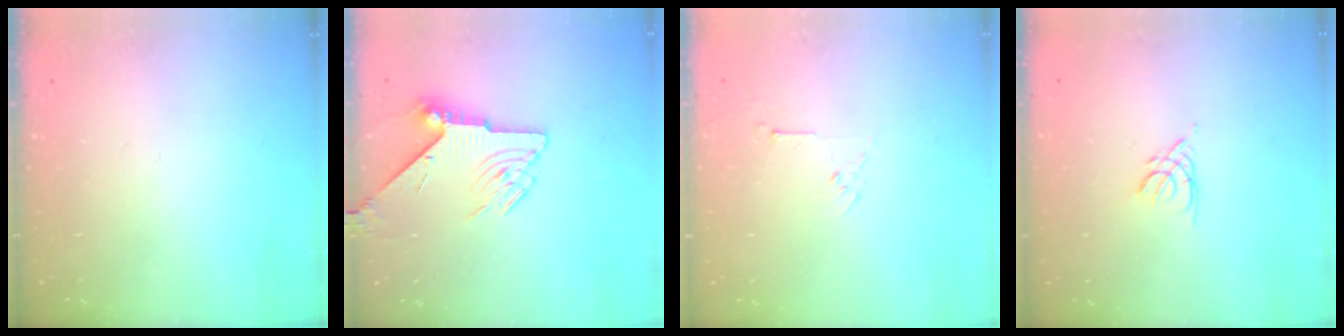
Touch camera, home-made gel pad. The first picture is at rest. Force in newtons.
{"total": 7.0, "press": 7.0, "slide": 0.7}
{"total": 3.0, "press": 3.0, "slide": 0.7}
{"total": 2.1, "press": 2.0, "slide": 0.4}